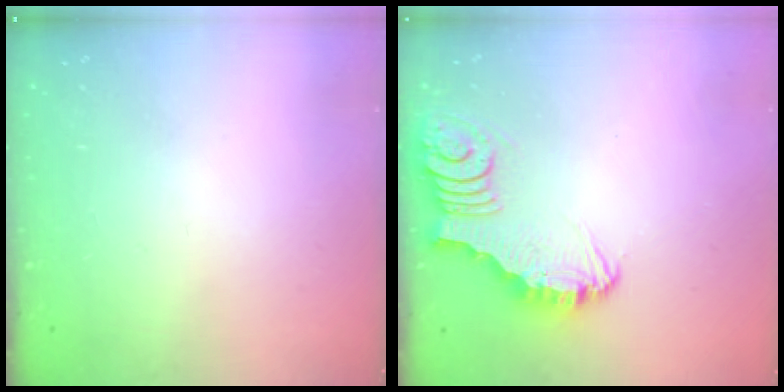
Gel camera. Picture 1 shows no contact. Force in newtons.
{"total": 3.4, "press": 3.4, "slide": 0.4}